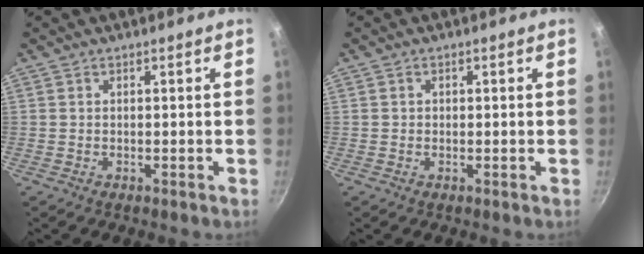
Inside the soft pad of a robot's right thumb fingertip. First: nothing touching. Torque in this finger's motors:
{"motor_torque": [0.12, -0.47, -0.32, 0.16, 0.06]}